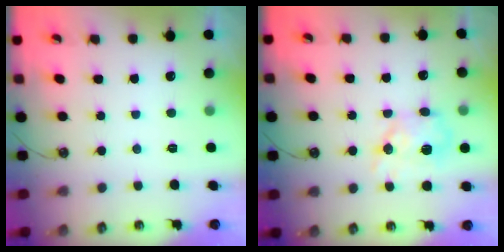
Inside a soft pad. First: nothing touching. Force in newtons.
{"total": 10.9, "press": 10.9, "slide": 0.3}